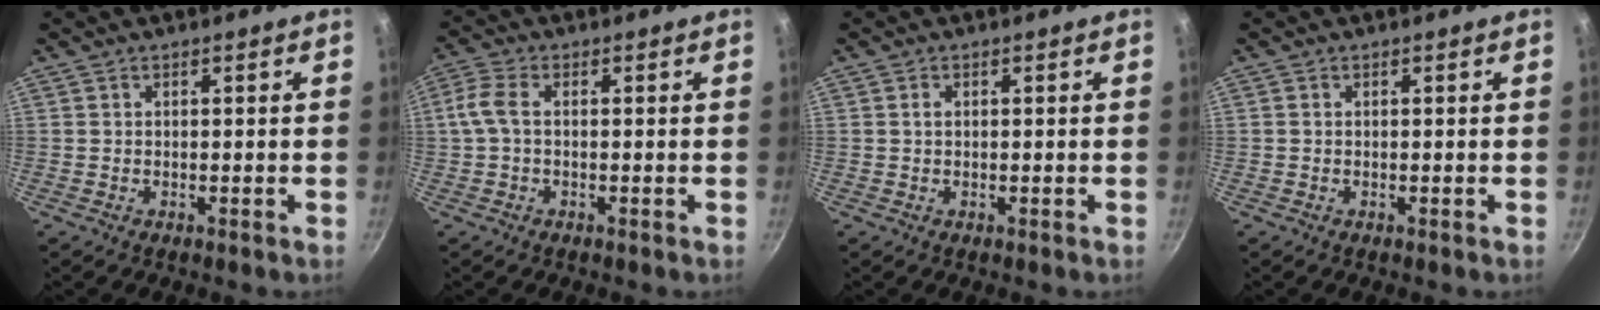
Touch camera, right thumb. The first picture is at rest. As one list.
[{"total": 4.3, "force": [0.0, 2.4, 3.6], "torque": [-0.087, 0.015, -0.009]}, {"total": 0.8, "force": [0.1, 0.6, 0.5], "torque": [-0.009, 0.003, 0.002]}, {"total": 0.0}]